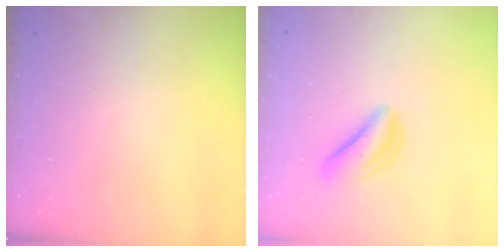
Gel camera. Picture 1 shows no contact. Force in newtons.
{"total": 5.3, "press": 5.3, "slide": 0.5}